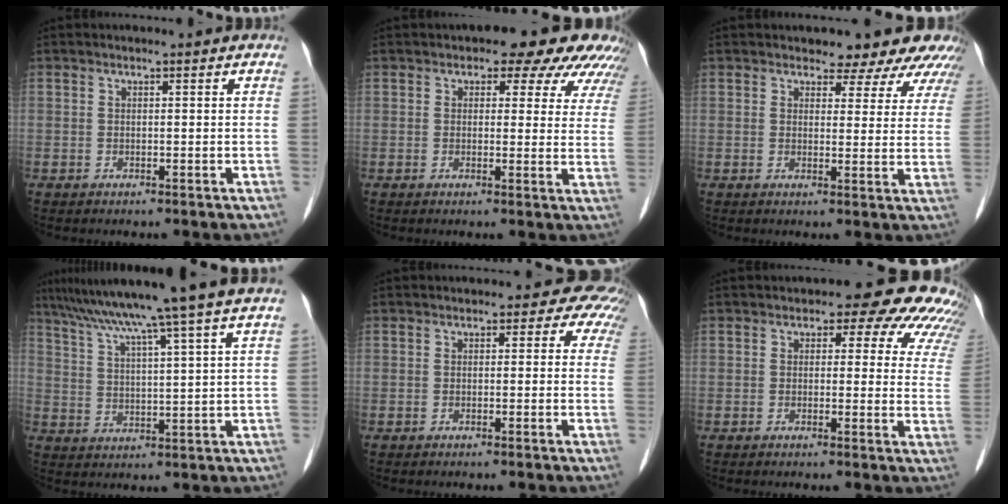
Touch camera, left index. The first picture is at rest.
{"total": 9.9, "force": [7.7, 4.4, 4.3], "torque": [-0.024, 0.012, 0.060]}
{"total": 11.3, "force": [10.1, 4.2, 2.9], "torque": [0.002, -0.009, 0.086]}
{"total": 15.6, "force": [12.5, -2.6, 9.0], "torque": [-0.148, 0.001, 0.179]}
{"total": 4.0, "force": [2.8, 2.6, 1.2], "torque": [0.013, 0.003, -0.003]}
{"total": 11.9, "force": [8.8, 5.2, 5.9], "torque": [-0.034, 0.010, 0.068]}